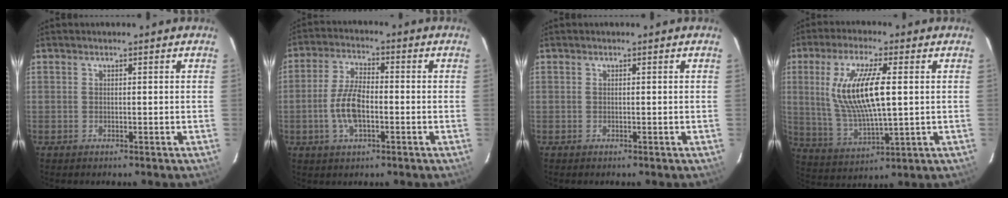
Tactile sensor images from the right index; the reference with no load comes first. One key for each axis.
{"total": 8.0, "fx": -2.1, "fy": 3.4, "fz": 6.9, "tx": -0.146, "ty": 0.004, "tz": -0.040}
{"total": 0.0}
{"total": 14.3, "fx": 2.3, "fy": 3.8, "fz": 13.6, "tx": -0.266, "ty": -0.007, "tz": 0.056}